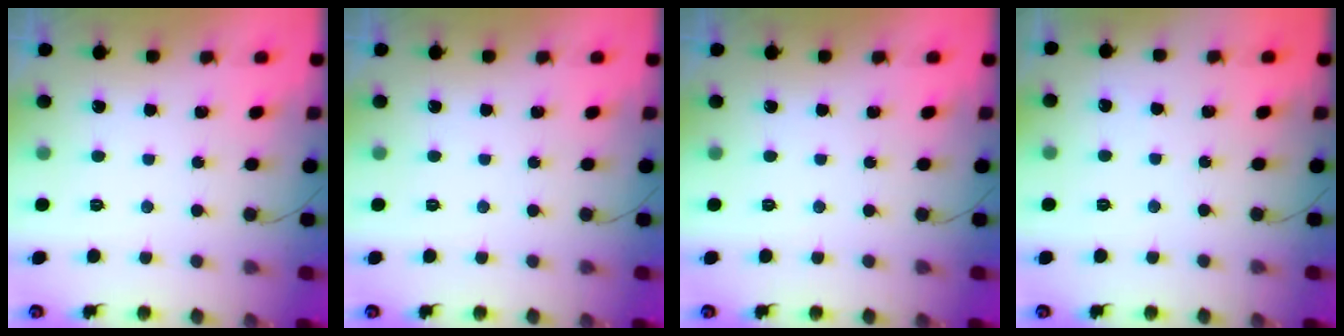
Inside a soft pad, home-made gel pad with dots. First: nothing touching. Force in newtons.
{"total": 0.0}
{"total": 0.0}
{"total": 3.0, "press": 3.0, "slide": 0.3}